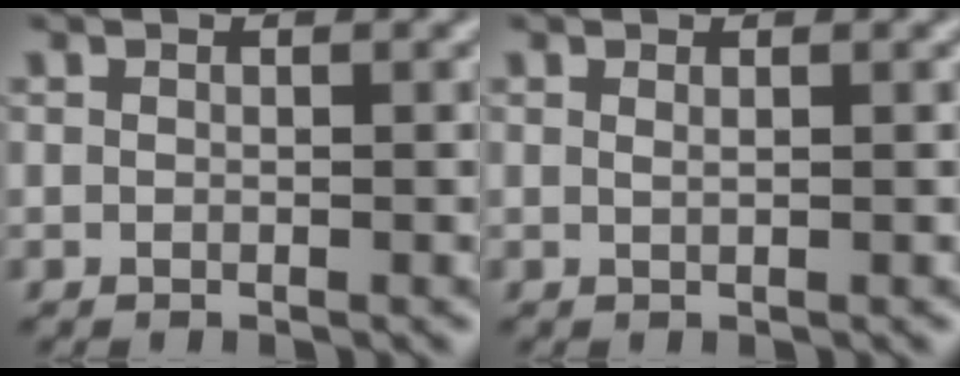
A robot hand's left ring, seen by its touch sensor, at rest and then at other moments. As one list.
[{"total": 0.5, "force": [0.3, 0.2, 0.4], "torque": [-0.003, -0.001, 0.004]}]